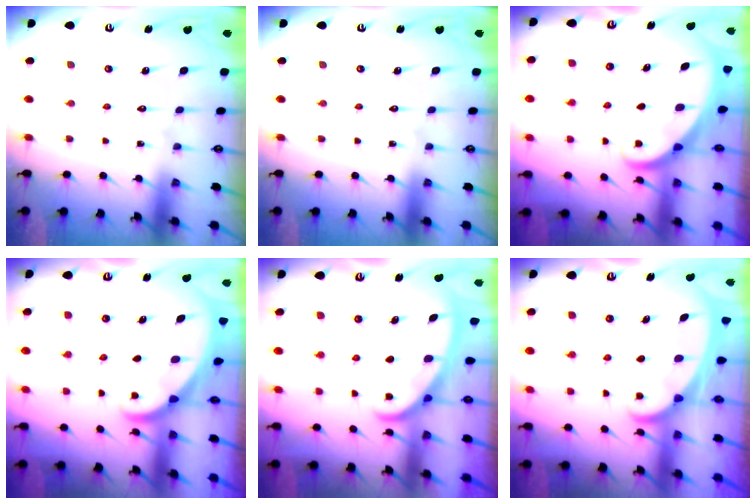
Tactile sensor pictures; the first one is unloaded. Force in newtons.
{"total": 0.0}
{"total": 2.4, "press": 2.4, "slide": 0.2}
{"total": 2.0, "press": 2.0, "slide": 0.3}
{"total": 3.0, "press": 2.9, "slide": 0.4}
{"total": 1.8, "press": 1.8, "slide": 0.2}